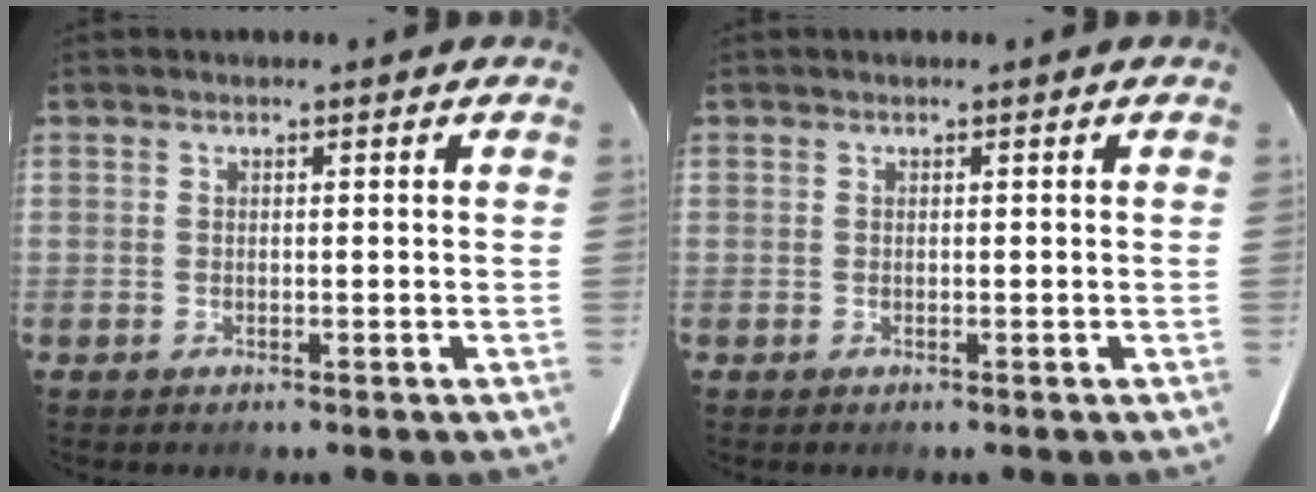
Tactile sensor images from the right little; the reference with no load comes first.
{"total": 0.0}